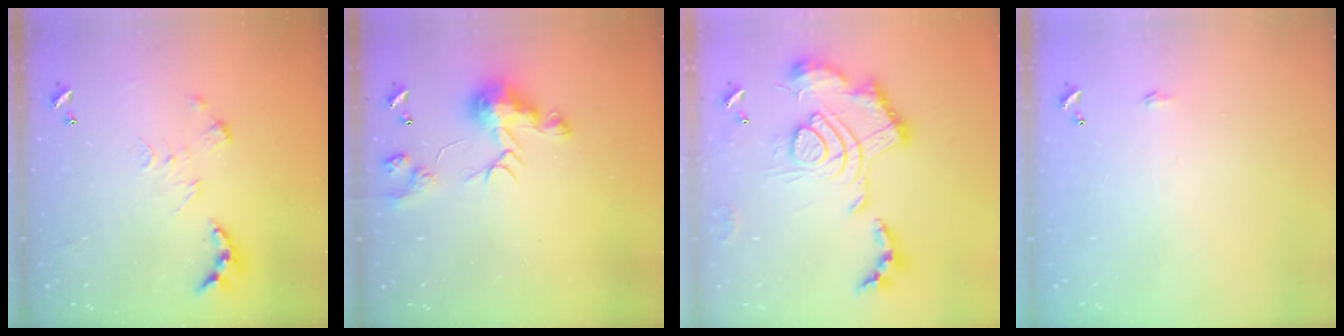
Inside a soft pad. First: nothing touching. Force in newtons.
{"total": 11.0, "press": 11.0, "slide": 0.7}
{"total": 2.5, "press": 1.9, "slide": 1.7}
{"total": 0.6, "press": 0.6, "slide": 0.2}